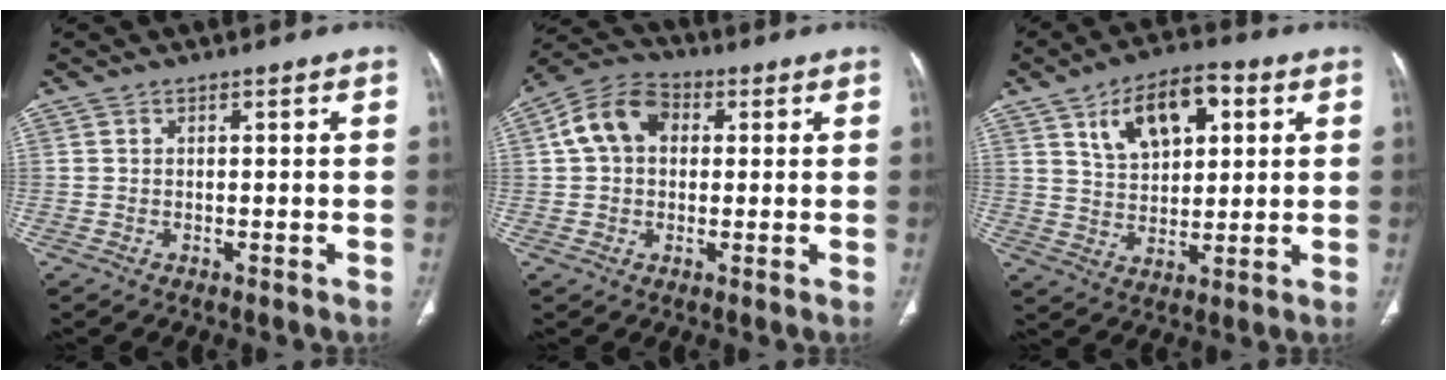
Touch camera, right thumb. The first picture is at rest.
{"total": 9.8, "force": [1.9, 7.2, 6.4], "torque": [-0.111, 0.025, 0.025]}
{"total": 13.0, "force": [5.2, 7.1, 9.5], "torque": [-0.126, -0.003, 0.090]}